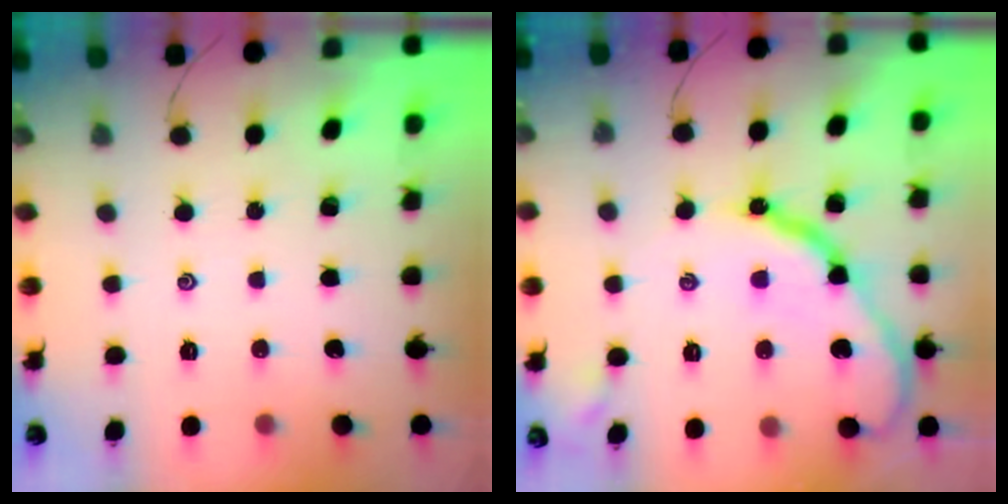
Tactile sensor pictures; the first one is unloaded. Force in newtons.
{"total": 15.1, "press": 15.1, "slide": 1.3}